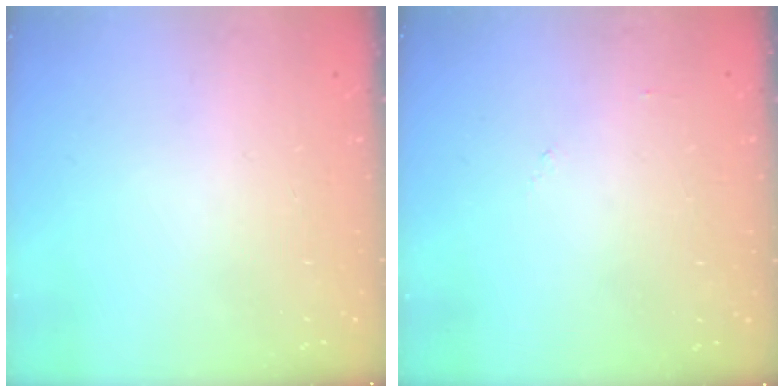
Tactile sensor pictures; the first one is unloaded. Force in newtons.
{"total": 7.1, "press": 7.1, "slide": 0.5}